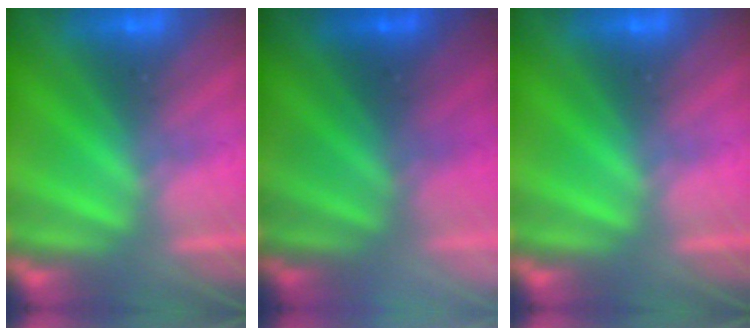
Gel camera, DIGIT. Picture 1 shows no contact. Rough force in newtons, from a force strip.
{"total": 2.6}
{"total": 0.0}